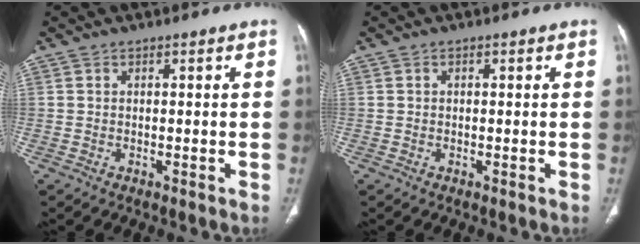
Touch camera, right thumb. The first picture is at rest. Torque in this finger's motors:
{"motor_torque": [-0.28, 0.05, -0.23, 0.09, 0.05]}